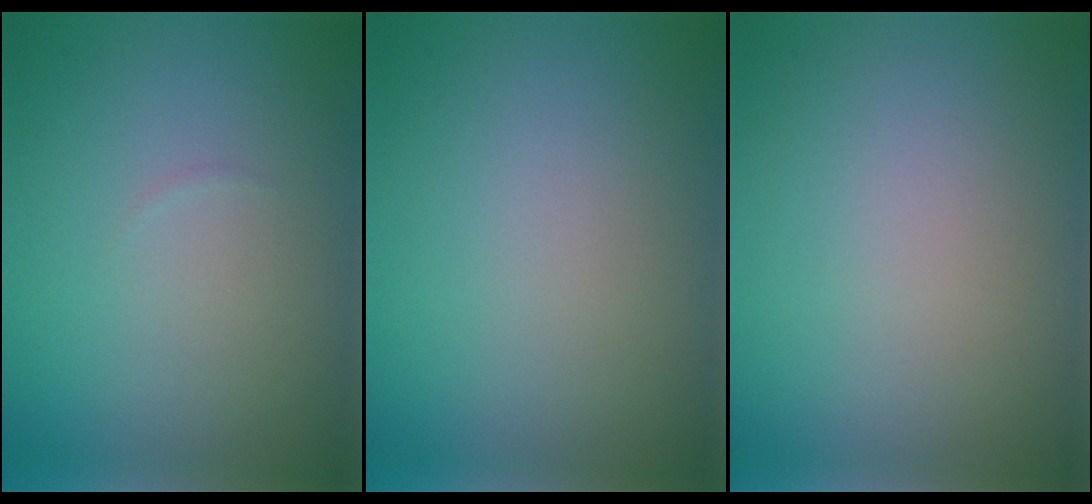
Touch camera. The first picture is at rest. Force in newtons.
{"total": 0.0}
{"total": 0.0}